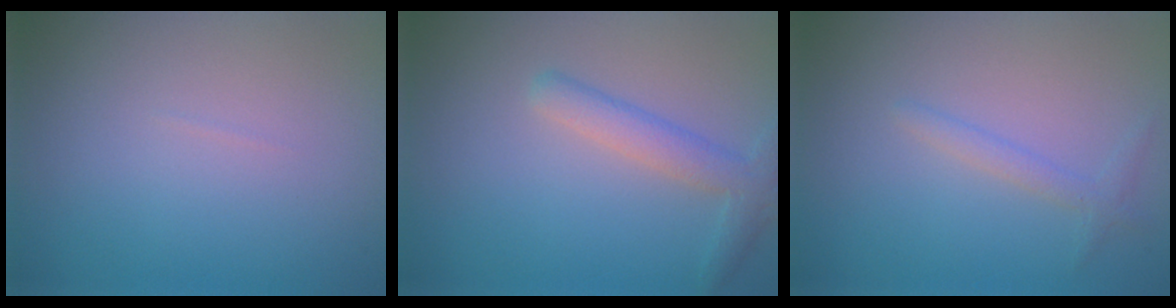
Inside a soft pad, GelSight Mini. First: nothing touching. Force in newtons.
{"total": 2.9, "press": 2.9, "slide": 0.1}
{"total": 1.3, "press": 1.3, "slide": 0.0}